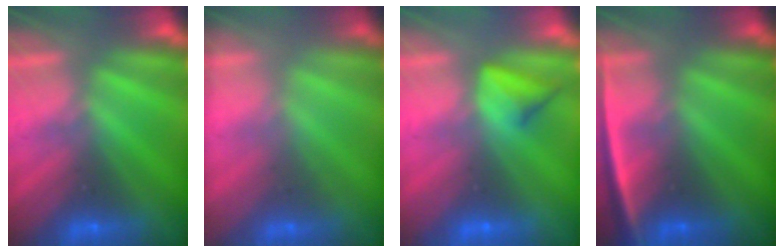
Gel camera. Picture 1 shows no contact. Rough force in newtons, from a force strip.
{"total": 1.6}
{"total": 4.5}
{"total": 2.4}